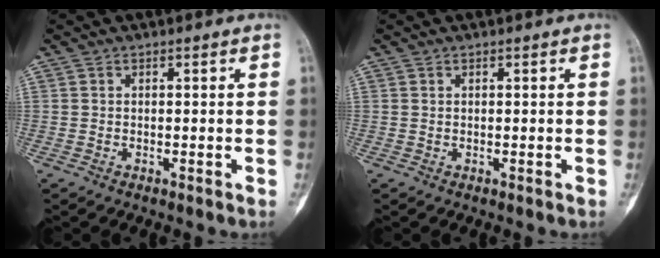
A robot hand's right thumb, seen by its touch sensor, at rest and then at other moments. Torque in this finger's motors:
{"motor_torque": [0.07, 0.01, 0.06, -0.02, 0.02]}